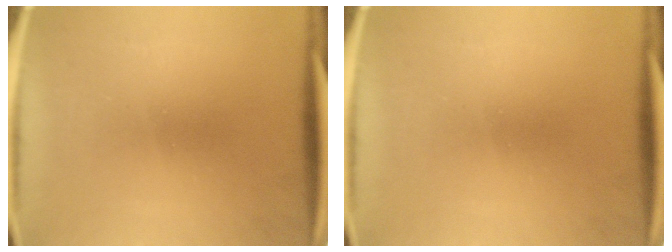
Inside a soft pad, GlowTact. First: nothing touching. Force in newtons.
{"total": 0.0}